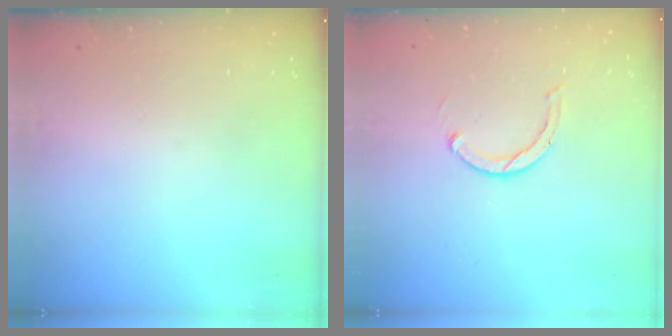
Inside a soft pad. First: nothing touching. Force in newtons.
{"total": 2.9, "press": 2.9, "slide": 0.4}